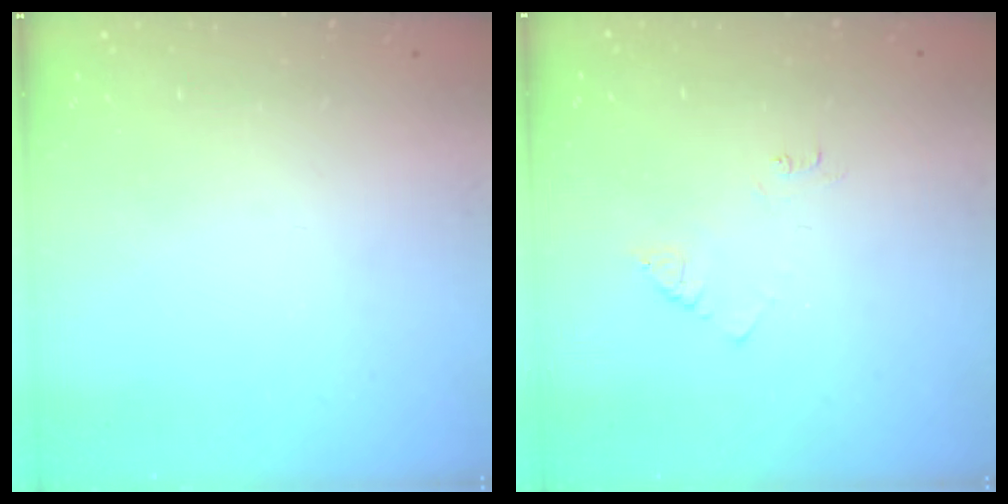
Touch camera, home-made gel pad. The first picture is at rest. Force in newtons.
{"total": 2.9, "press": 2.9, "slide": 0.4}